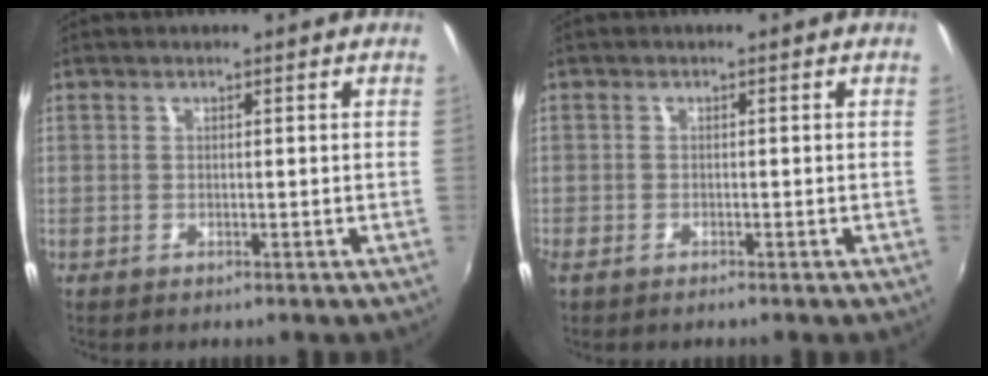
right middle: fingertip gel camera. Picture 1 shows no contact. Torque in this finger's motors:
{"motor_torque": [0.02, -0.08, 0.07, 0.03]}